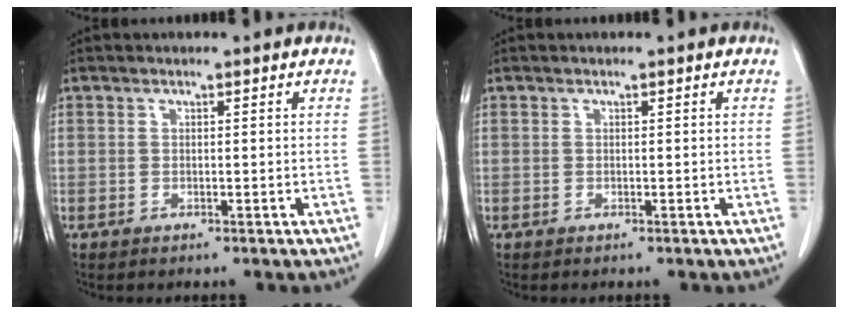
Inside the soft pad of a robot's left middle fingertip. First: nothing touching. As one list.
[{"total": 0.0}]